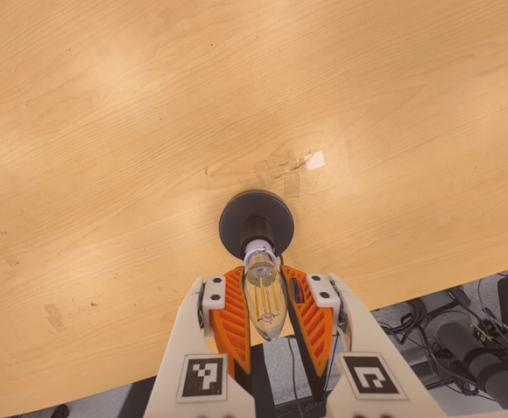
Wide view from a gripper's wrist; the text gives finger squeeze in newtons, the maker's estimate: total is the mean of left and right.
{"total": 13.4, "left": 12.8, "right": 14.1}